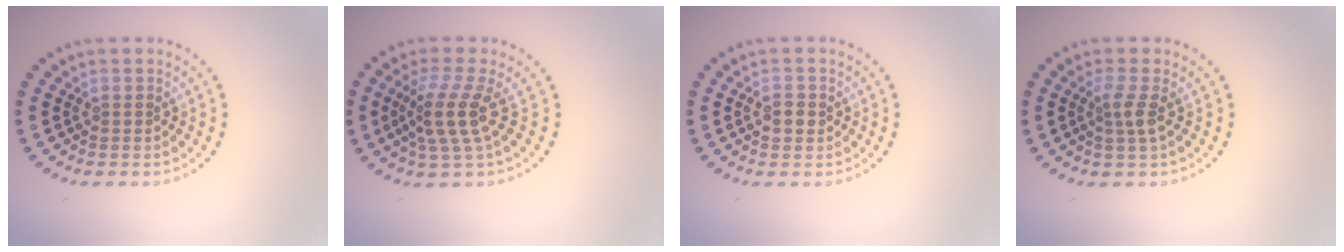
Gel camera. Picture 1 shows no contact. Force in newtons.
{"total": 3.7, "press": 2.6, "slide": 2.6}
{"total": 1.4, "press": 1.4, "slide": 0.1}
{"total": 1.8, "press": 1.3, "slide": 1.2}